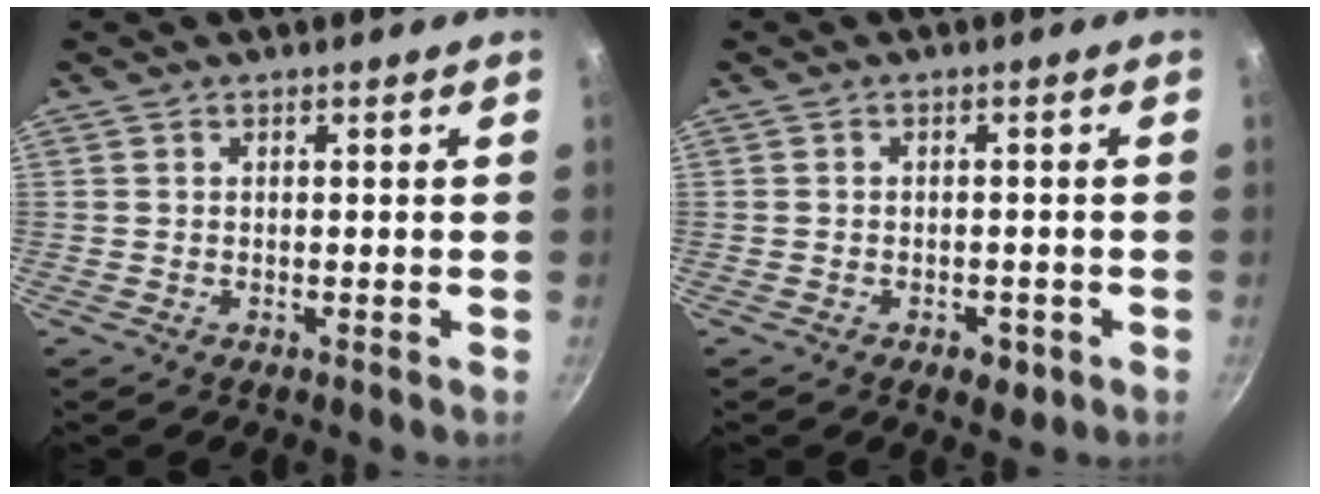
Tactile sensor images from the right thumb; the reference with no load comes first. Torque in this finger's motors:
{"motor_torque": [0.36, 0.67, -0.18, 0.02, 0.05]}